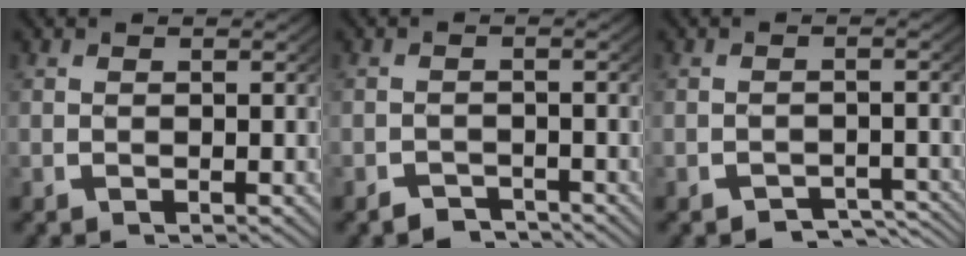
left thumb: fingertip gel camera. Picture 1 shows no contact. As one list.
[{"total": 2.2, "force": [-2.0, 0.7, 0.3], "torque": [0.000, -0.011, -0.036]}, {"total": 3.4, "force": [-2.8, 1.4, 1.4], "torque": [-0.010, -0.012, -0.044]}]